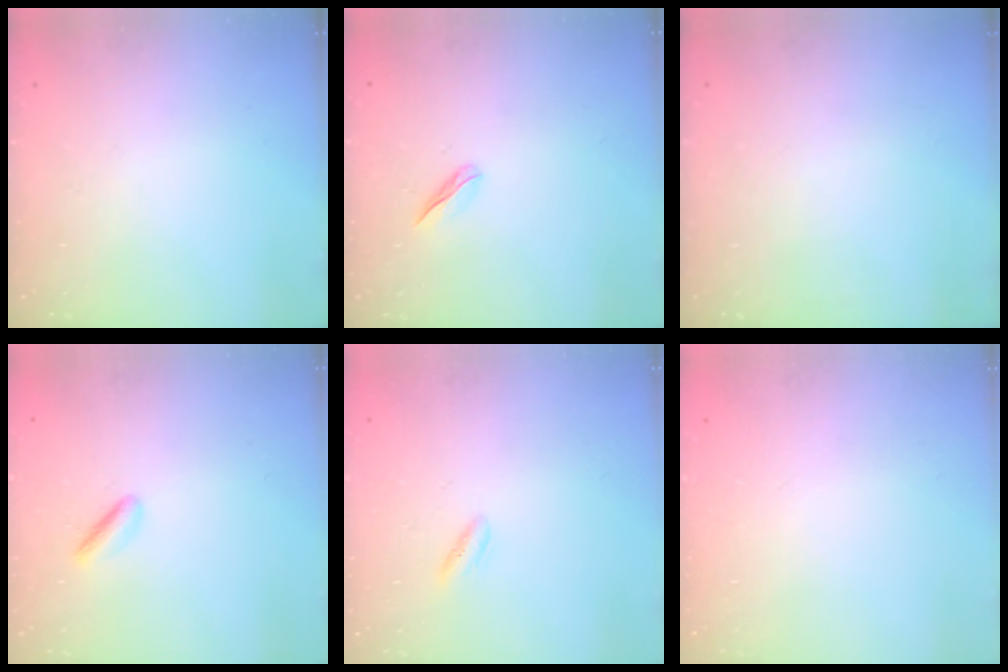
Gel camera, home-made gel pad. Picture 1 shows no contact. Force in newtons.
{"total": 2.6, "press": 2.5, "slide": 0.7}
{"total": 0.0}
{"total": 1.4, "press": 1.2, "slide": 0.7}
{"total": 1.8, "press": 1.6, "slide": 0.8}
{"total": 2.1, "press": 2.1, "slide": 0.1}